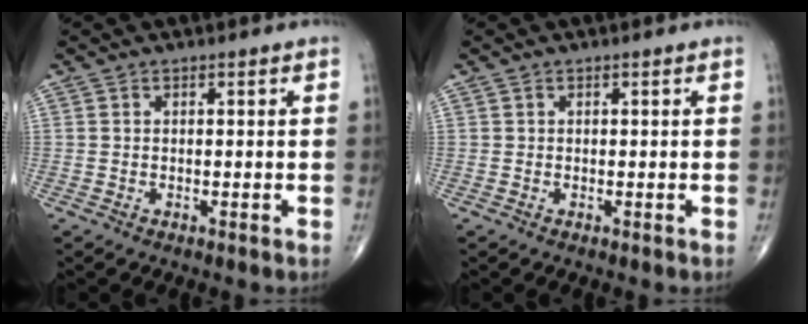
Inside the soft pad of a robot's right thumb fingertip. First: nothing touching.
{"total": 0.0}